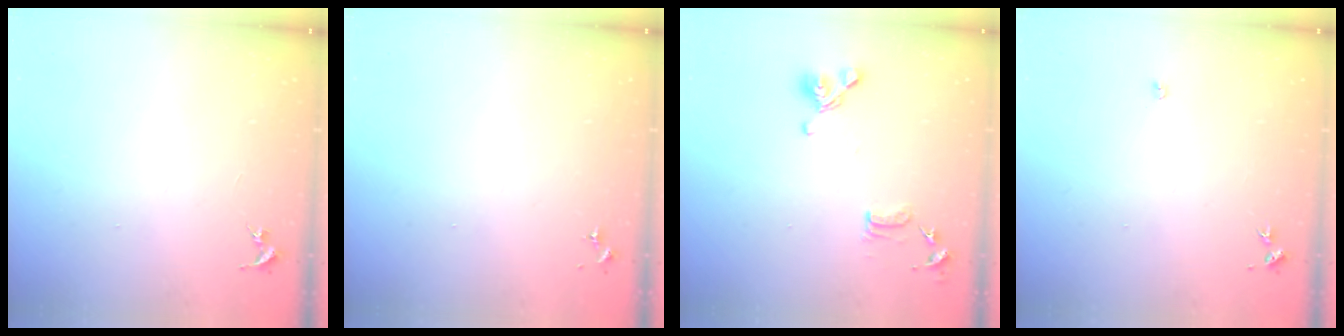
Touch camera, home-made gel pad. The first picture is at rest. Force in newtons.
{"total": 0.0}
{"total": 12.9, "press": 12.8, "slide": 1.9}
{"total": 2.7, "press": 2.7, "slide": 0.5}